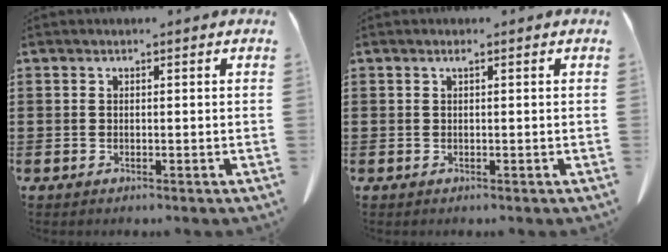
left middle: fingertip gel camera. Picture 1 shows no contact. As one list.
[{"total": 0.6, "force": [0.2, 0.0, 0.6], "torque": [-0.011, -0.001, 0.005]}]